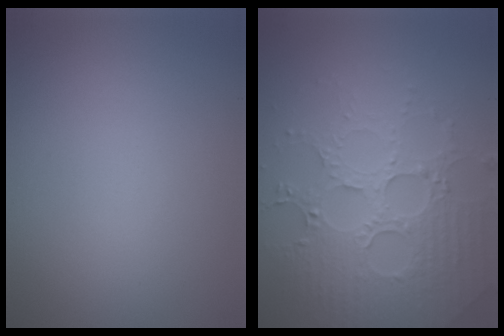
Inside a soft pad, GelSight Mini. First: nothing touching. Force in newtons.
{"total": 5.6, "press": 4.8, "slide": 2.9}